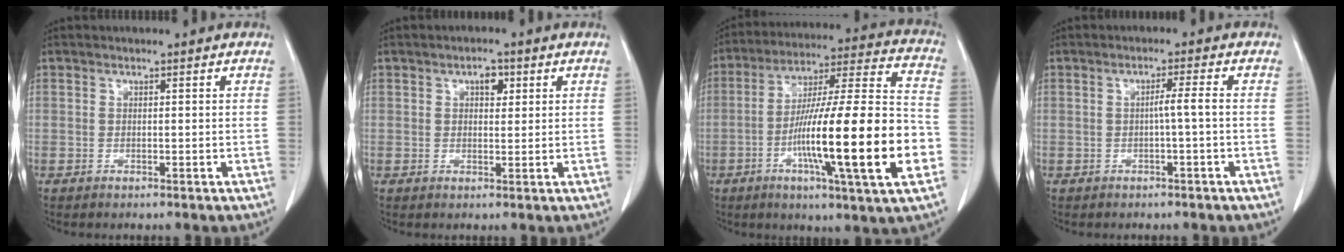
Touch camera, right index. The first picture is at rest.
{"total": 2.5, "force": [1.1, 1.3, 1.8], "torque": [-0.027, 0.004, 0.015]}
{"total": 23.5, "force": [-6.2, 0.9, 22.7], "torque": [-0.345, -0.008, -0.102]}
{"total": 2.2, "force": [-0.4, -0.6, 2.1], "torque": [-0.033, 0.002, -0.008]}